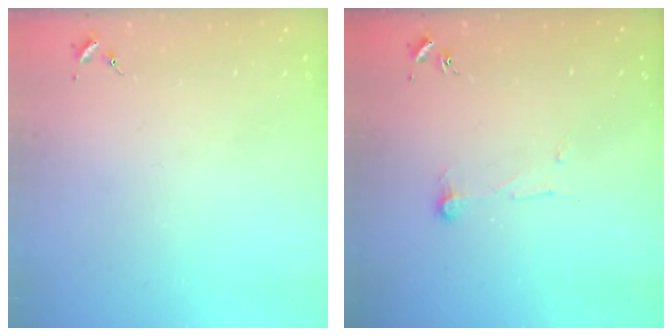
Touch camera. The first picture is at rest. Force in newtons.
{"total": 6.5, "press": 6.5, "slide": 0.7}